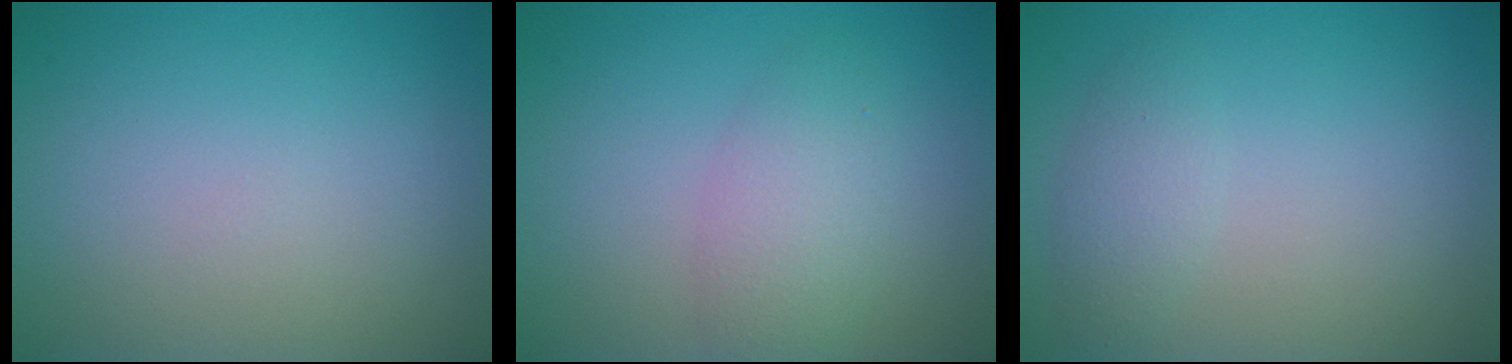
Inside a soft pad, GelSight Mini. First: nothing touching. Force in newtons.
{"total": 3.2, "press": 3.2, "slide": 0.2}
{"total": 1.7, "press": 1.7, "slide": 0.1}